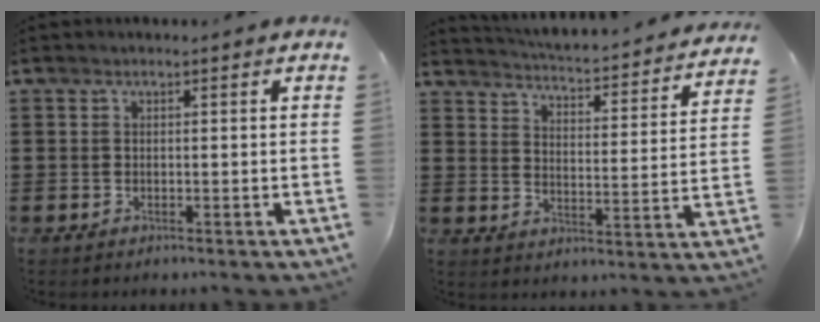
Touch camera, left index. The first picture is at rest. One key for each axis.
{"total": 3.6, "fx": 3.6, "fy": -0.4, "fz": 0.4, "tx": -0.029, "ty": -0.037, "tz": 0.053}